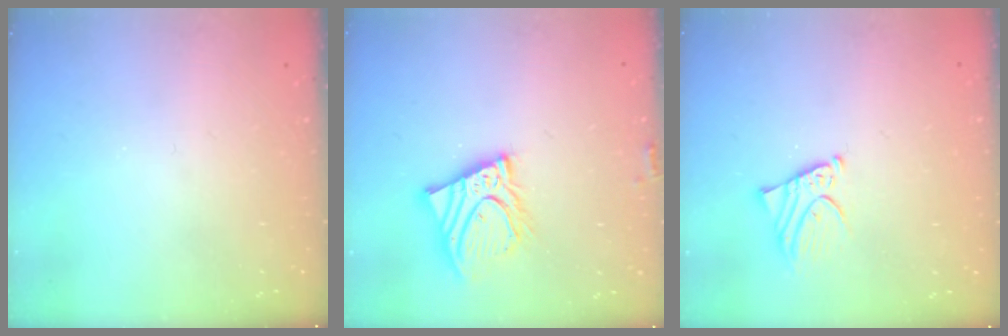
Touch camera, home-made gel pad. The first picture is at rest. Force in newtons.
{"total": 12.3, "press": 12.0, "slide": 2.6}
{"total": 3.5, "press": 3.5, "slide": 0.4}